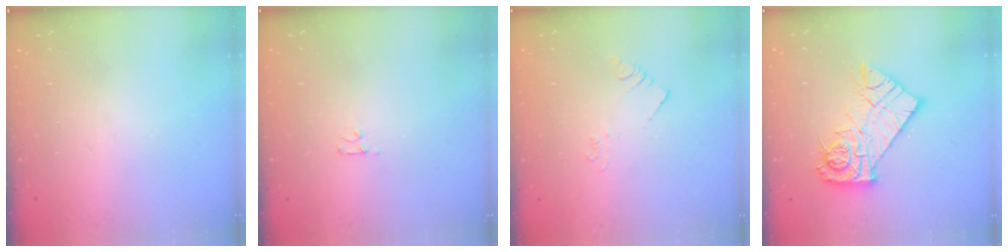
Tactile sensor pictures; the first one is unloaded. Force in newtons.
{"total": 2.7, "press": 2.7, "slide": 0.3}
{"total": 2.1, "press": 2.1, "slide": 0.3}
{"total": 14.6, "press": 14.6, "slide": 1.4}